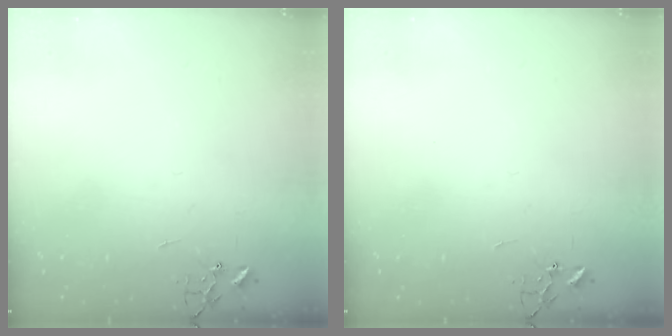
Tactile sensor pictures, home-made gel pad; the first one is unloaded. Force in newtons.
{"total": 0.0}